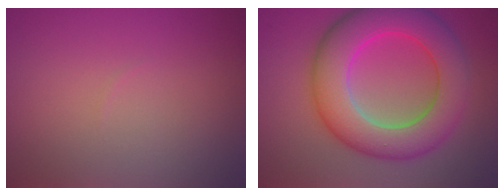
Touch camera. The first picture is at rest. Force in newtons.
{"total": 10.2, "press": 10.2, "slide": 0.2}